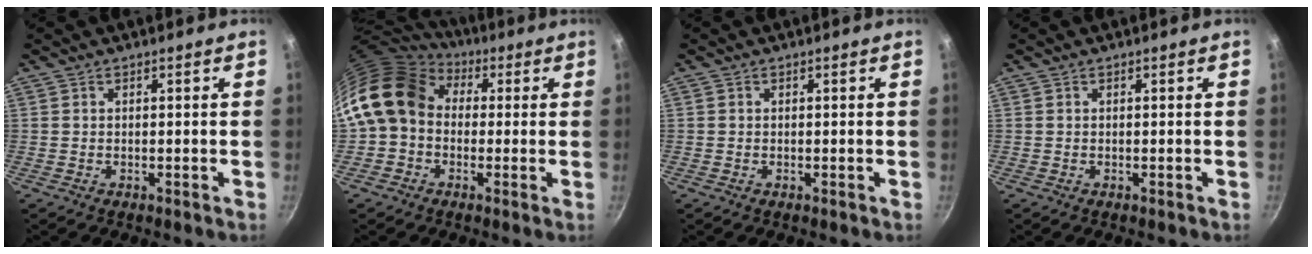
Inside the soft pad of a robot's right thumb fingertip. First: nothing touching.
{"total": 13.8, "force": [1.7, 11.2, 8.0], "torque": [-0.125, 0.028, 0.010]}
{"total": 0.0}
{"total": 0.0}